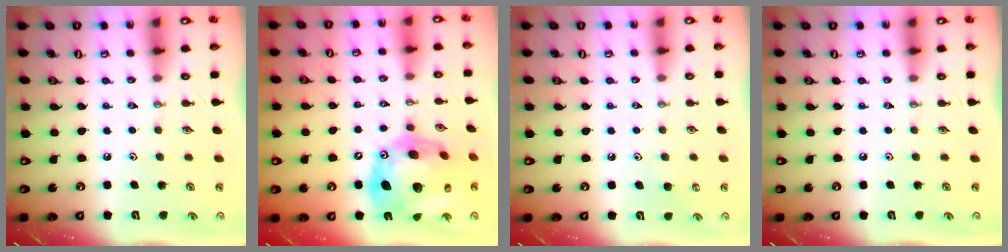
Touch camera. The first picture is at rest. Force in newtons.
{"total": 24.3, "press": 24.1, "slide": 2.8}
{"total": 5.2, "press": 5.1, "slide": 0.9}
{"total": 0.0}